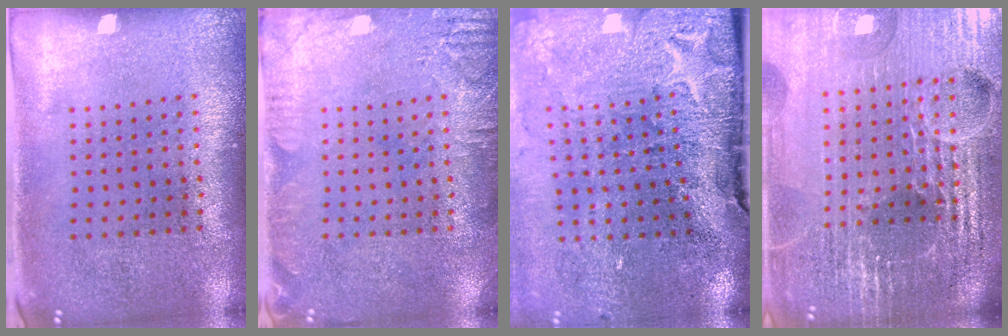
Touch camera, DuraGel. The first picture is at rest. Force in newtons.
{"total": 2.6, "press": 2.5, "slide": 0.4}
{"total": 4.1, "press": 3.4, "slide": 2.3}
{"total": 6.7, "press": 5.8, "slide": 3.4}